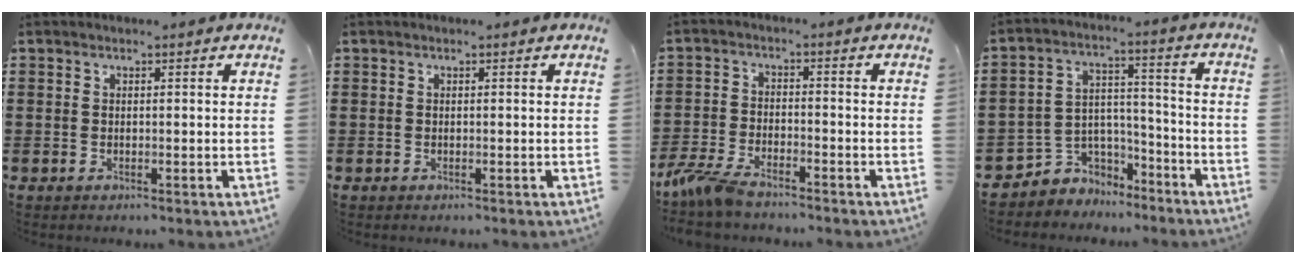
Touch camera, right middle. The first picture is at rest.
{"total": 0.0}
{"total": 5.7, "force": [-4.8, 1.2, 2.8], "torque": [-0.088, -0.013, -0.101]}
{"total": 4.8, "force": [-3.8, 3.0, -0.4], "torque": [-0.007, 0.006, -0.077]}